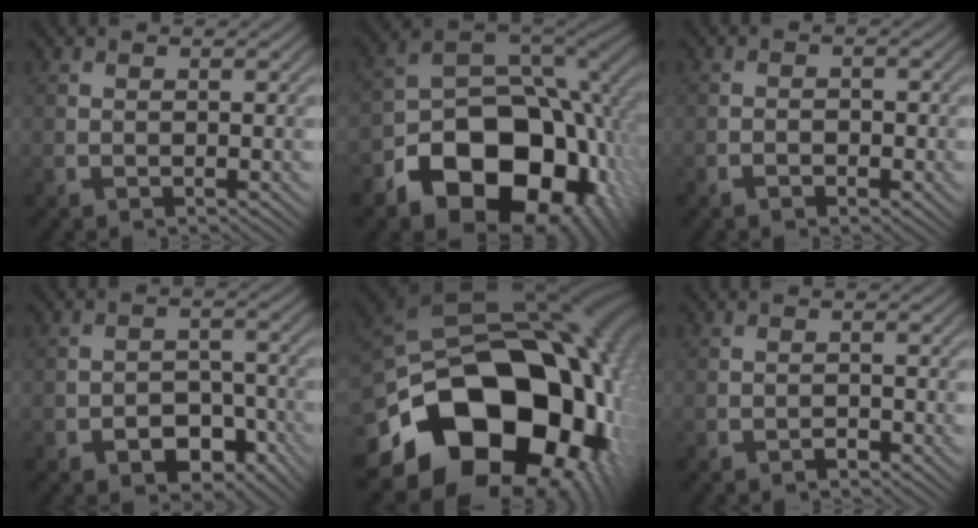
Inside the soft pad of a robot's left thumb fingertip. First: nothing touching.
{"total": 18.2, "force": [-7.1, 12.5, 11.1], "torque": [-0.181, -0.051, -0.107]}
{"total": 1.7, "force": [-0.9, 0.9, 1.1], "torque": [-0.013, 0.001, -0.017]}
{"total": 6.2, "force": [-3.4, 3.8, 3.4], "torque": [-0.044, -0.004, -0.058]}
{"total": 24.3, "force": [-7.3, 17.7, 14.9], "torque": [-0.258, -0.047, -0.107]}
{"total": 0.9, "force": [-0.8, 0.4, 0.4], "torque": [-0.004, 0.000, -0.014]}